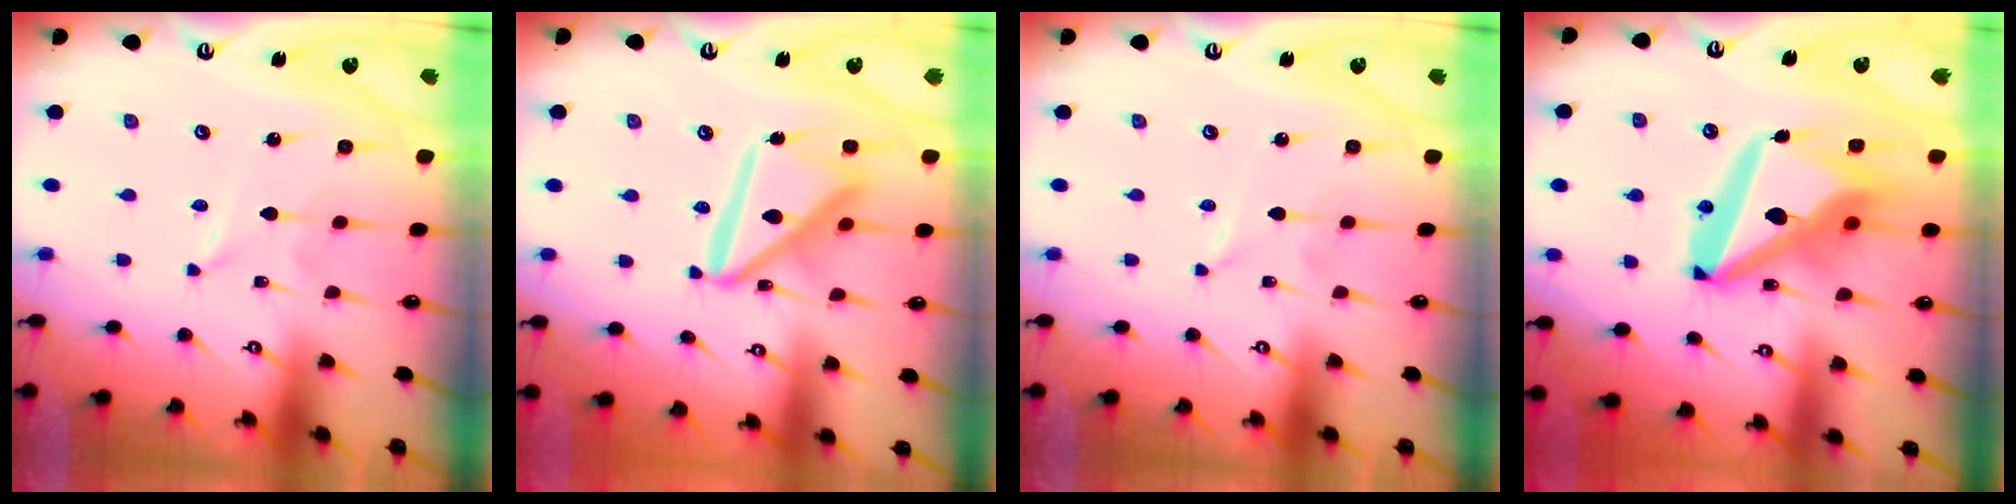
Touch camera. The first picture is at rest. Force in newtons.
{"total": 15.3, "press": 15.2, "slide": 1.7}
{"total": 0.0}
{"total": 20.9, "press": 20.7, "slide": 2.5}